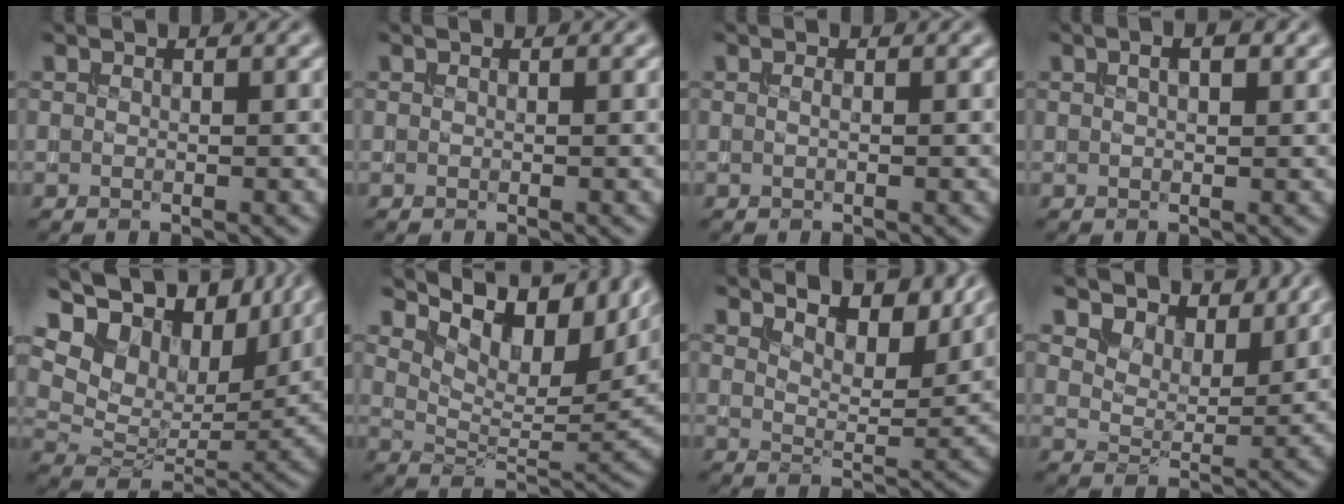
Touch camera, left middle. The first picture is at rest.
{"total": 0.0}
{"total": 0.0}
{"total": 2.1, "force": [0.9, 0.9, 1.7], "torque": [-0.014, -0.002, 0.015]}
{"total": 15.2, "force": [9.0, 9.1, 8.2], "torque": [-0.185, 0.042, 0.153]}
{"total": 11.4, "force": [7.5, 4.6, 7.3], "torque": [-0.113, 0.007, 0.135]}
{"total": 6.1, "force": [5.1, 1.6, 2.9], "torque": [-0.051, 0.003, 0.069]}
{"total": 6.1, "force": [5.4, 2.2, 2.0], "torque": [-0.047, -0.006, 0.088]}